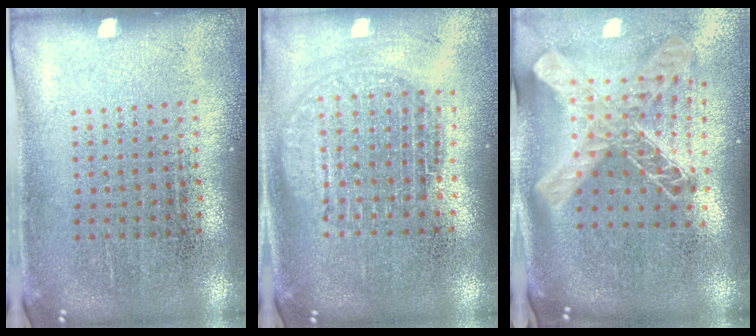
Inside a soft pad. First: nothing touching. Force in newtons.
{"total": 1.8, "press": 1.6, "slide": 0.9}
{"total": 2.8, "press": 2.0, "slide": 2.0}